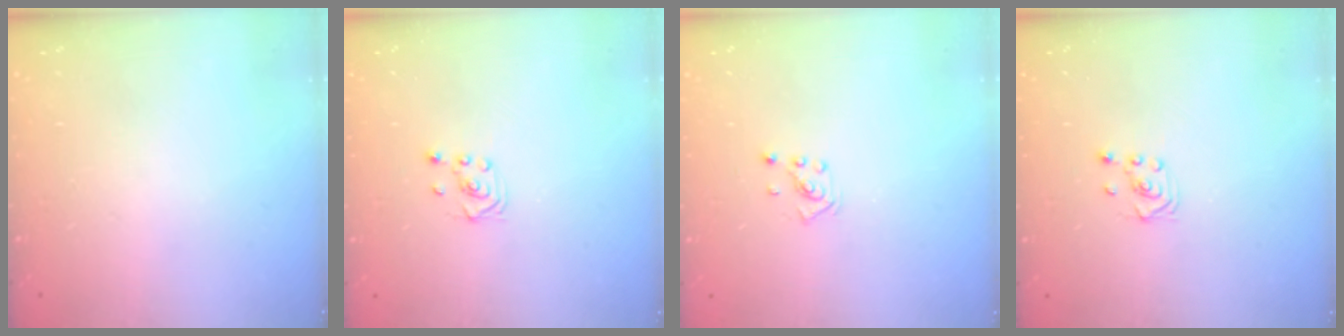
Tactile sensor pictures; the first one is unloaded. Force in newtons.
{"total": 1.9, "press": 1.7, "slide": 0.8}
{"total": 2.2, "press": 2.2, "slide": 0.6}
{"total": 1.9, "press": 1.7, "slide": 0.8}